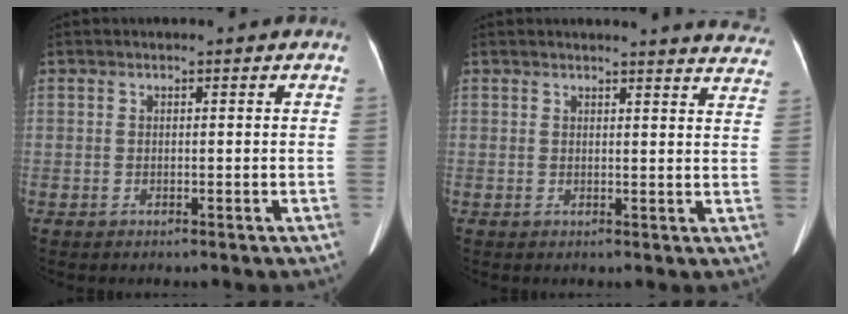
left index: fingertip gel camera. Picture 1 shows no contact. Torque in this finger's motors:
{"motor_torque": [-0.02, -2.12, 0.09, 0.02]}